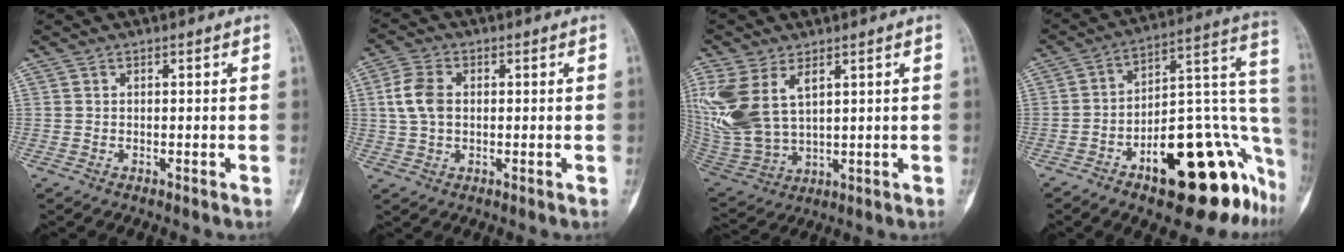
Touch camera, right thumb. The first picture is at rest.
{"total": 6.5, "force": [0.8, 4.3, 4.8], "torque": [-0.100, 0.008, 0.014]}
{"total": 15.3, "force": [5.3, 8.8, 11.3], "torque": [-0.258, -0.014, 0.124]}
{"total": 26.6, "force": [-12.0, 10.7, 21.2], "torque": [-0.197, 0.090, -0.163]}